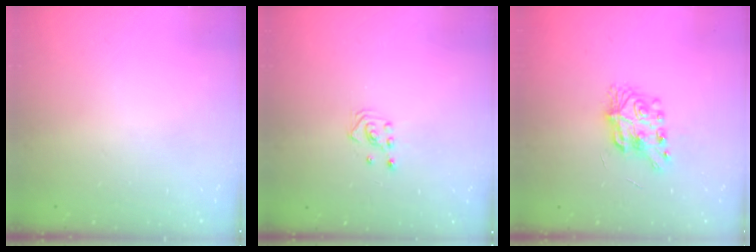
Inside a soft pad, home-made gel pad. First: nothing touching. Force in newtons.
{"total": 2.8, "press": 2.8, "slide": 0.3}
{"total": 7.8, "press": 7.8, "slide": 0.5}